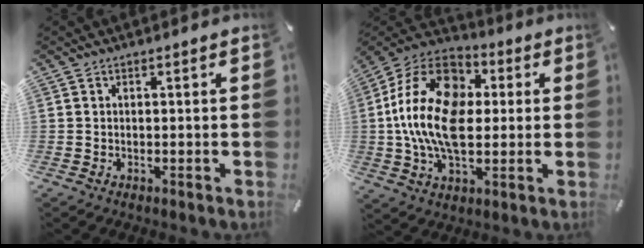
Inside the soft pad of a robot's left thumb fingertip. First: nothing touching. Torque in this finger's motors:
{"motor_torque": [2.47, 2.55, 1.48, -0.77, 0.85]}